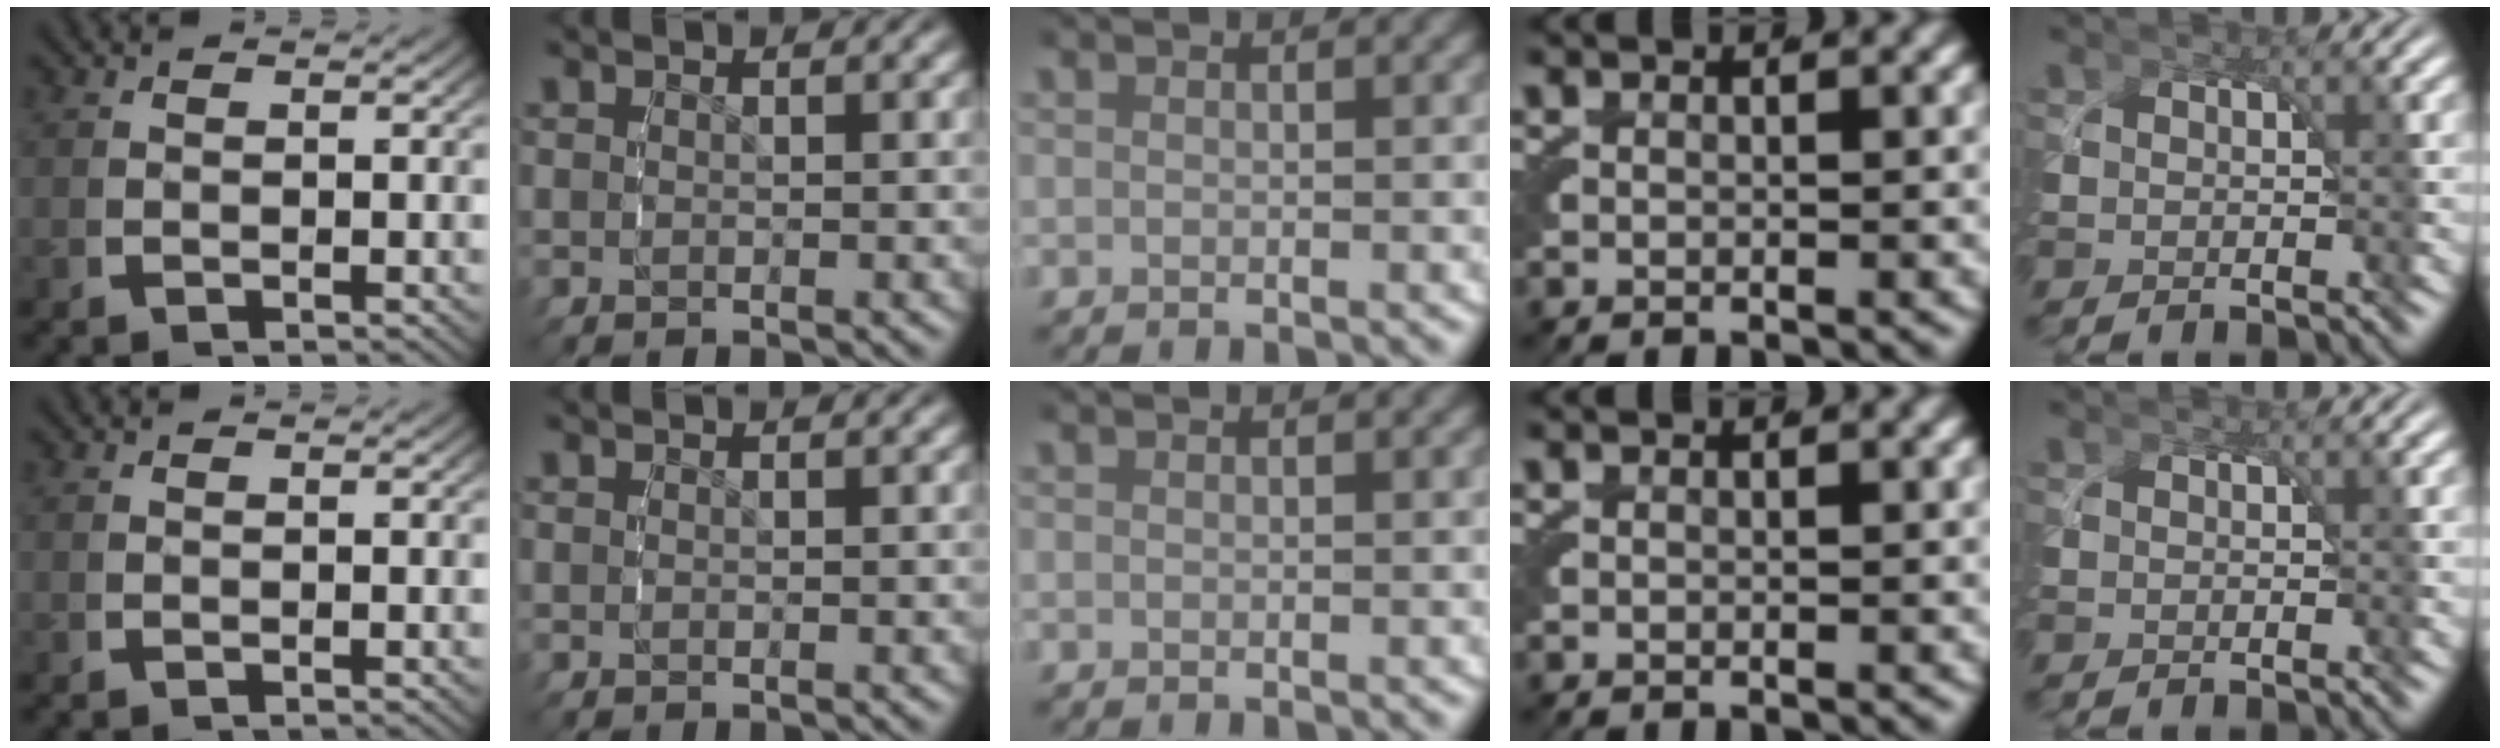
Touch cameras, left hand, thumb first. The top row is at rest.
{}